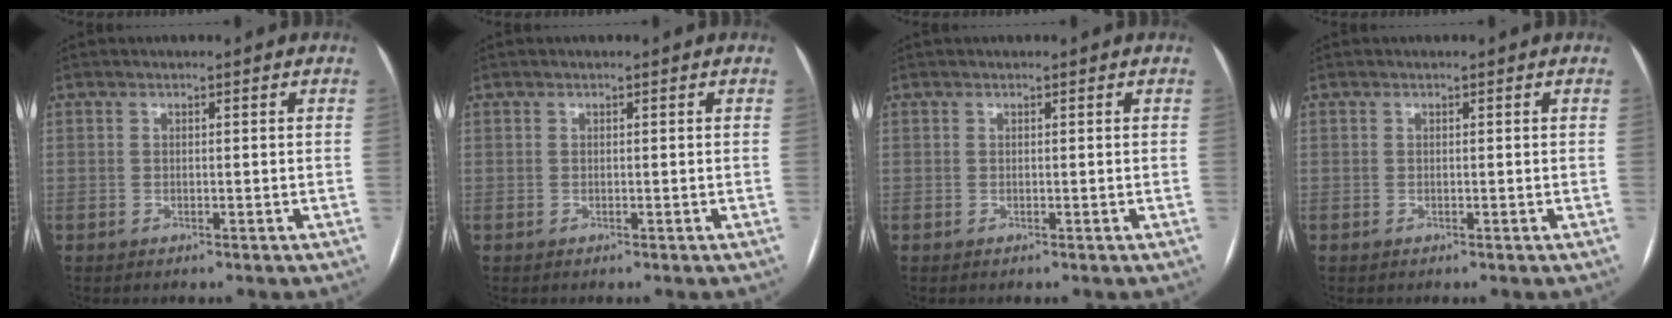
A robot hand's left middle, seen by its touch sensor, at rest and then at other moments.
{"total": 0.0}
{"total": 0.0}
{"total": 0.0}